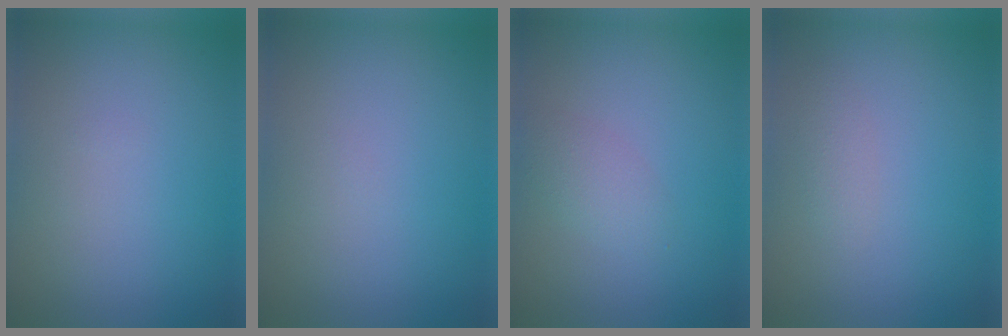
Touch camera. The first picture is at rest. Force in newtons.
{"total": 0.0}
{"total": 1.6, "press": 1.6, "slide": 0.0}
{"total": 1.0, "press": 1.0, "slide": 0.0}